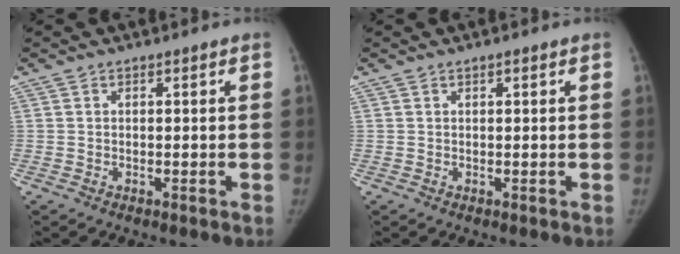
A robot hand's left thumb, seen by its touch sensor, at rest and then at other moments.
{"total": 0.7, "force": [0.4, 0.2, 0.6], "torque": [-0.009, 0.000, 0.005]}